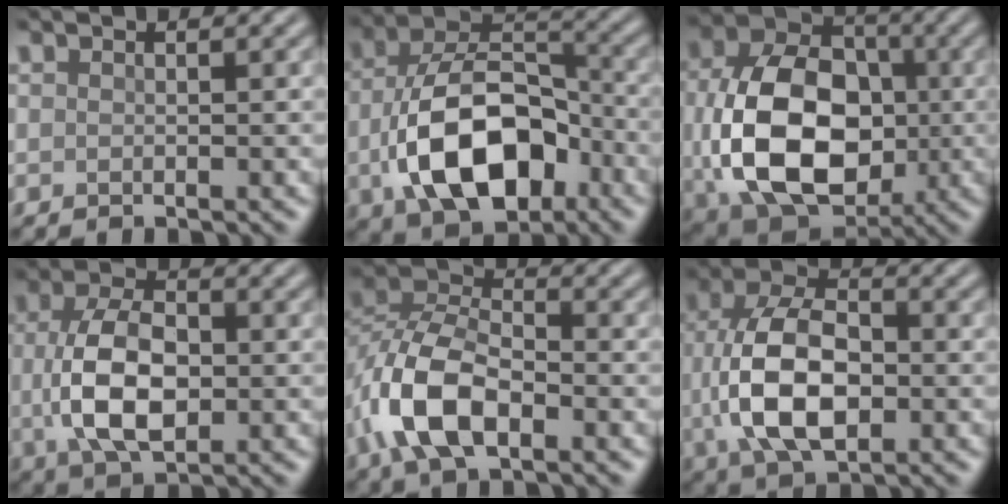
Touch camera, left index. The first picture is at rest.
{"total": 11.5, "force": [-3.7, 6.9, 8.5], "torque": [-0.161, -0.001, -0.070]}
{"total": 13.8, "force": [-0.9, 10.0, 9.5], "torque": [-0.194, -0.021, -0.013]}
{"total": 7.5, "force": [-0.3, 4.4, 6.1], "torque": [-0.132, -0.003, -0.008]}
{"total": 8.2, "force": [-3.2, 4.6, 6.0], "torque": [-0.126, 0.009, -0.074]}
{"total": 9.6, "force": [-0.9, 5.7, 7.6], "torque": [-0.167, 0.000, -0.018]}